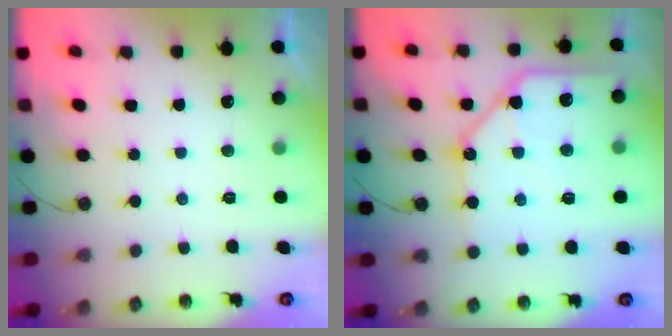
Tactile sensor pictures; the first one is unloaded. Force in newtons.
{"total": 14.0, "press": 13.9, "slide": 1.4}